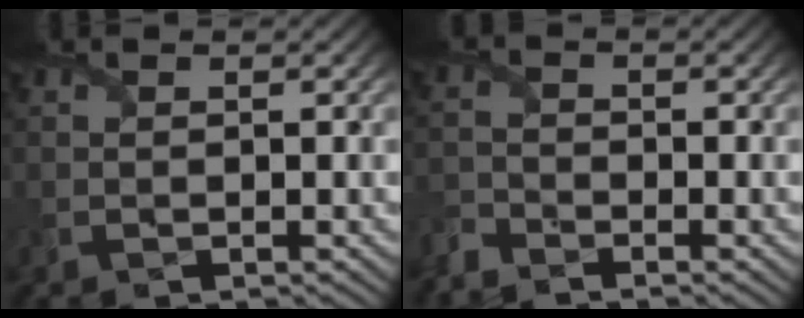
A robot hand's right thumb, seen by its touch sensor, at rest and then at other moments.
{"total": 3.1, "force": [-2.9, 0.7, 0.7], "torque": [-0.022, -0.012, -0.075]}